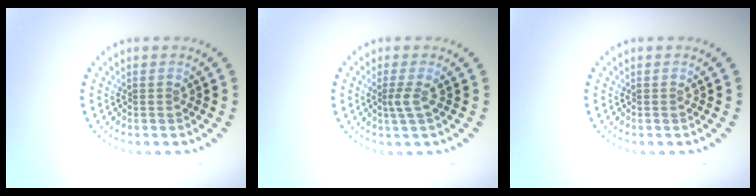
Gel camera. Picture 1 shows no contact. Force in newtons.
{"total": 1.3, "press": 1.1, "slide": 0.8}
{"total": 0.0}